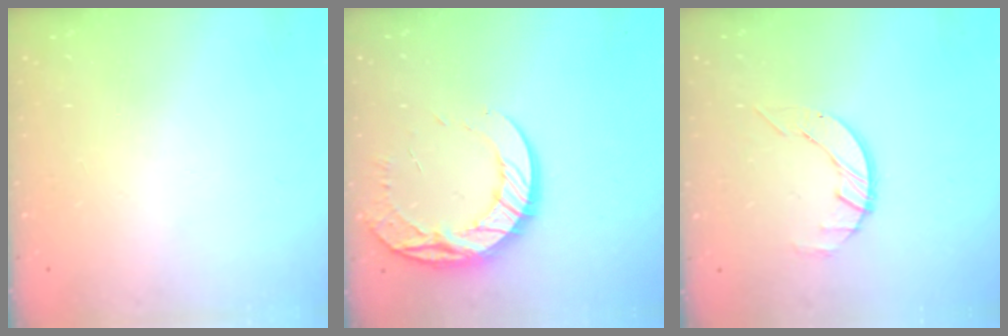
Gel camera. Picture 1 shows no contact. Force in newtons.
{"total": 14.7, "press": 14.6, "slide": 1.3}
{"total": 3.3, "press": 3.3, "slide": 0.4}